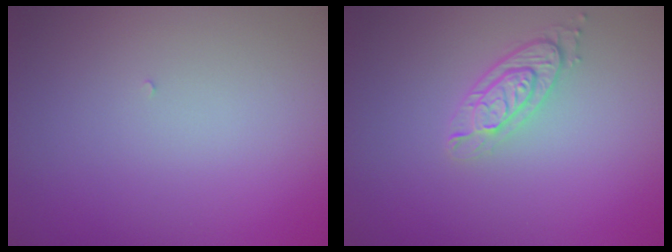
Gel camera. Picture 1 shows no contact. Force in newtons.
{"total": 2.9, "press": 2.2, "slide": 1.9}